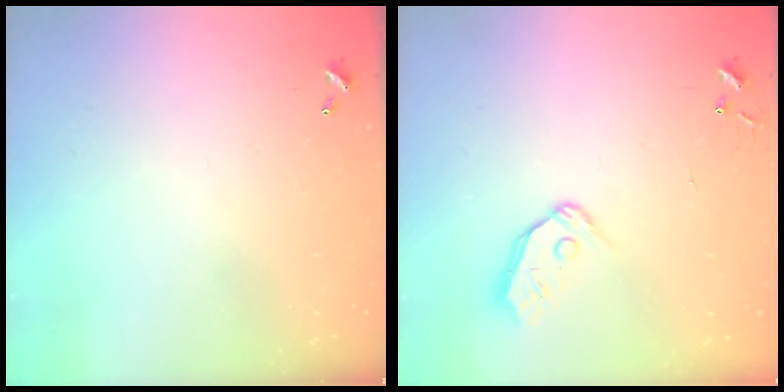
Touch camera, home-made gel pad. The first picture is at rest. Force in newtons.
{"total": 7.6, "press": 7.5, "slide": 0.8}